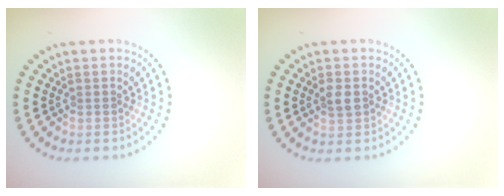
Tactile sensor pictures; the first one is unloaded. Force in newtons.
{"total": 1.6, "press": 1.6, "slide": 0.3}